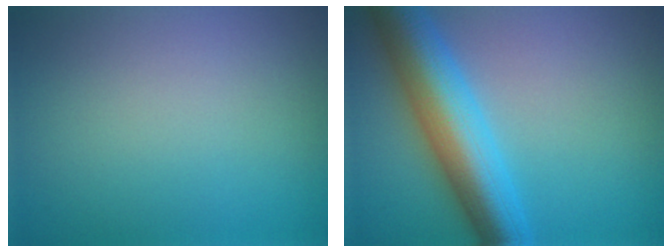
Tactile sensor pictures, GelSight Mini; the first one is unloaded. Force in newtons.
{"total": 9.0, "press": 9.0, "slide": 0.3}